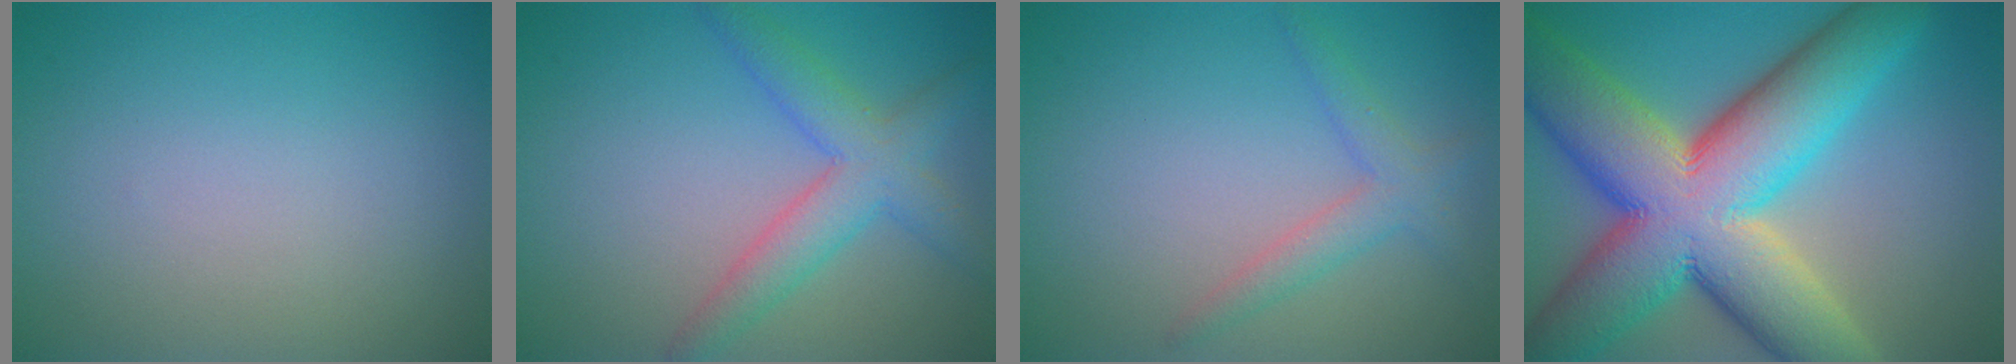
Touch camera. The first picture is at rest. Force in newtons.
{"total": 3.5, "press": 3.5, "slide": 0.2}
{"total": 2.4, "press": 2.4, "slide": 0.2}
{"total": 17.1, "press": 17.1, "slide": 0.7}